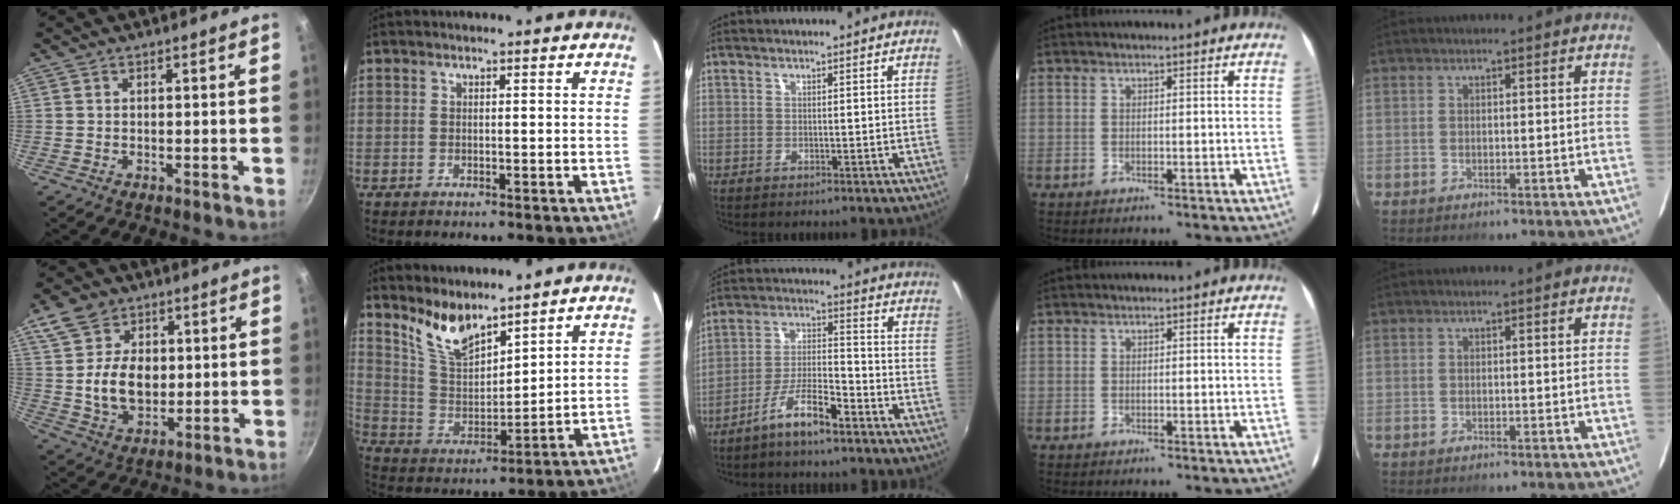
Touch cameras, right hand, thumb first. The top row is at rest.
{"thumb": {"total": 12.3, "force": [1.9, 9.5, 7.6], "torque": [-0.097, -0.012, 0.032]}, "index": {"total": 10.1, "force": [8.1, 3.3, 5.1], "torque": [-0.103, -0.003, 0.166]}, "middle": {"total": 8.4, "force": [-6.1, 1.9, 5.4], "torque": [-0.113, 0.008, -0.109]}}